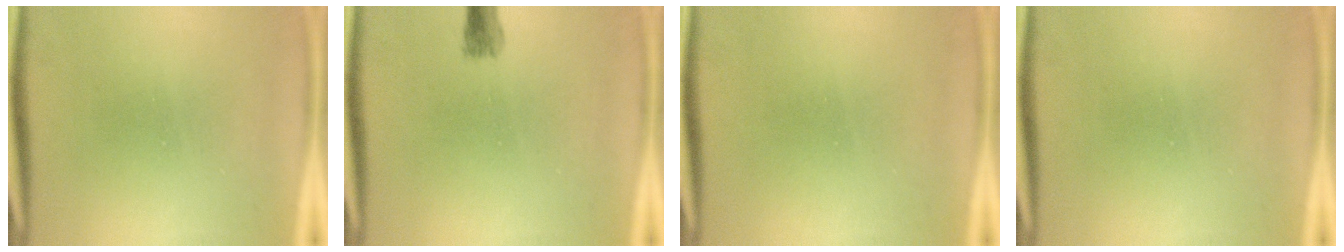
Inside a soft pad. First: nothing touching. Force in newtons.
{"total": 1.8}
{"total": 1.6}
{"total": 0.0}